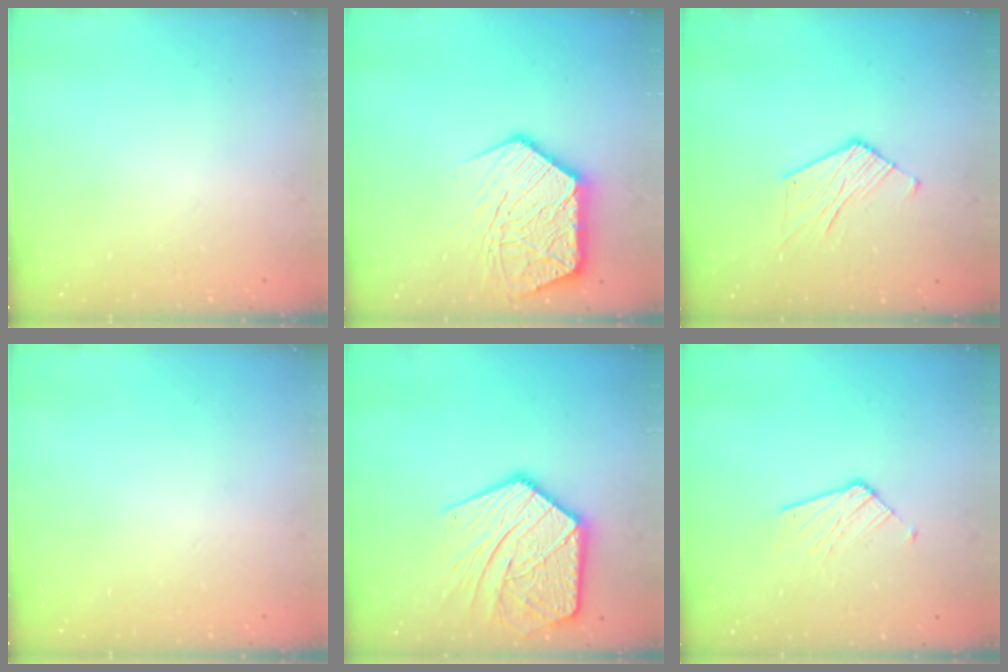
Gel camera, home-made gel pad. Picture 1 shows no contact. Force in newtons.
{"total": 16.0, "press": 16.0, "slide": 1.3}
{"total": 6.5, "press": 6.5, "slide": 0.3}
{"total": 0.0}
{"total": 18.5, "press": 18.4, "slide": 1.4}
{"total": 7.7, "press": 7.6, "slide": 0.5}